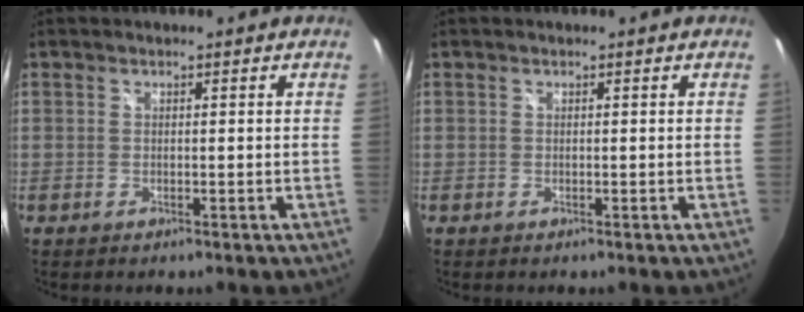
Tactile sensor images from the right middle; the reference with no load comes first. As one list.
[{"total": 0.0}]